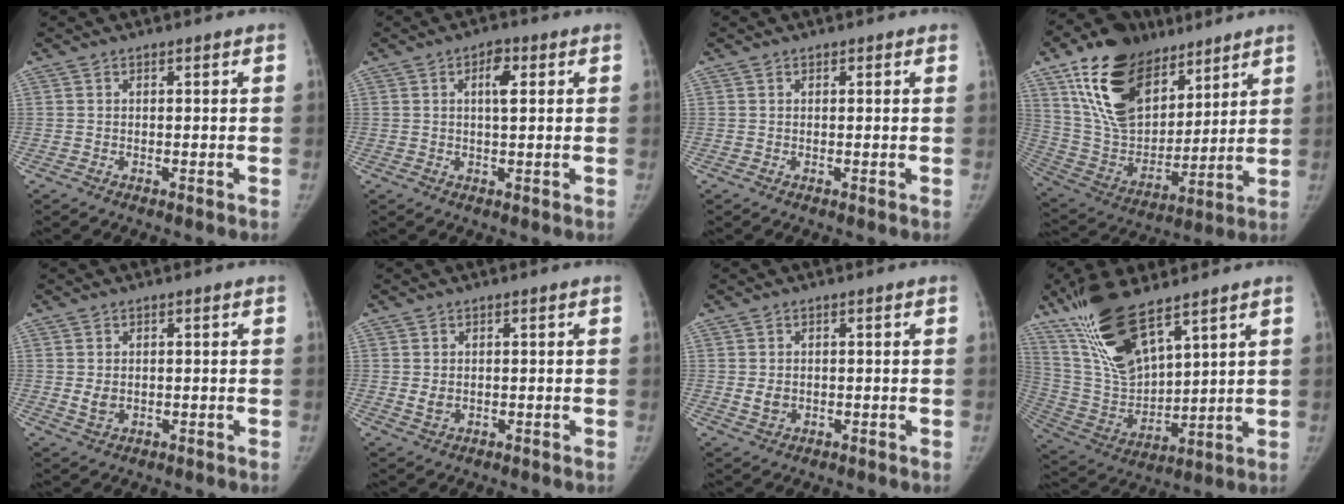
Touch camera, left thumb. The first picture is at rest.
{"total": 3.9, "force": [1.2, 1.8, 3.3], "torque": [-0.045, 0.001, 0.015]}
{"total": 0.5, "force": [0.3, 0.4, 0.0], "torque": [0.003, -0.002, 0.002]}
{"total": 24.7, "force": [14.2, 14.4, 14.2], "torque": [-0.219, -0.041, 0.259]}
{"total": 2.8, "force": [0.0, 2.1, 1.8], "torque": [-0.025, -0.004, 0.006]}
{"total": 2.2, "force": [0.0, 1.7, 1.4], "torque": [-0.019, -0.003, 0.004]}
{"total": 2.7, "force": [-0.1, 2.2, 1.7], "torque": [-0.023, -0.002, 0.003]}
{"total": 18.0, "force": [11.9, 5.9, 12.1], "torque": [-0.221, -0.052, 0.243]}